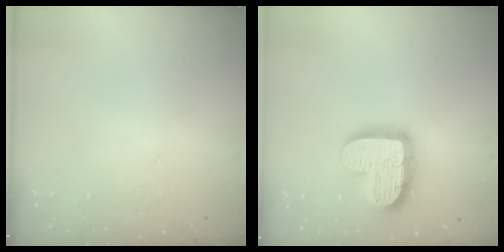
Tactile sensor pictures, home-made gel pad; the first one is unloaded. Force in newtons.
{"total": 17.1, "press": 17.0, "slide": 1.5}